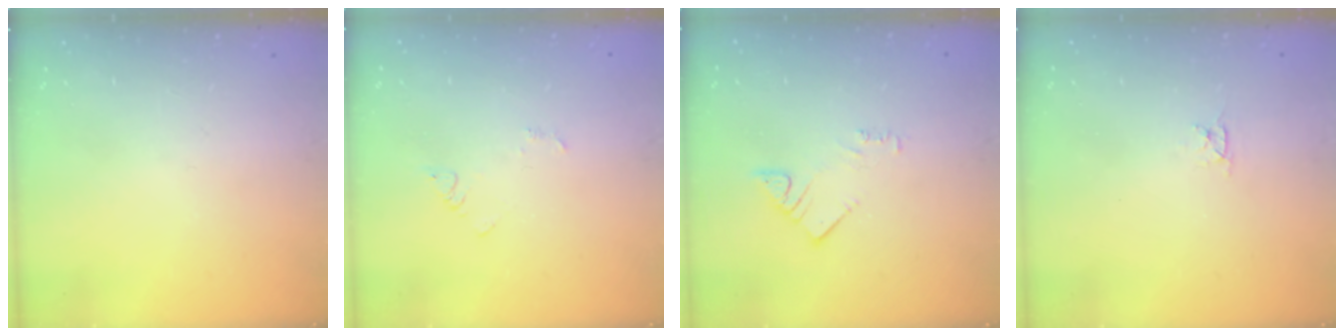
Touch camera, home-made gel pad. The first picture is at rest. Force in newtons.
{"total": 2.9, "press": 2.9, "slide": 0.3}
{"total": 3.3, "press": 3.2, "slide": 0.6}
{"total": 2.8, "press": 2.8, "slide": 0.3}